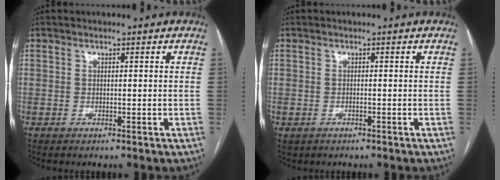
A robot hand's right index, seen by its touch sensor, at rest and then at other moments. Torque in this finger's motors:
{"motor_torque": [-0.09, 0.17, -0.16, -0.01]}